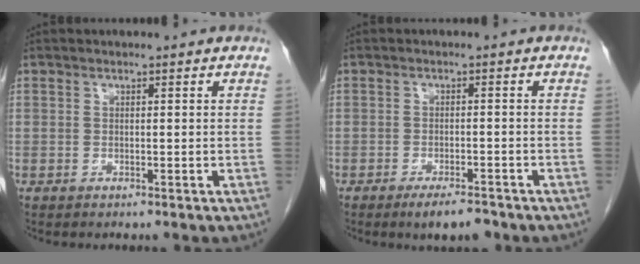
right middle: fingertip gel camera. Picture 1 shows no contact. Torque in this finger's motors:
{"motor_torque": [0.86, -0.93, 0.02, 0.08]}